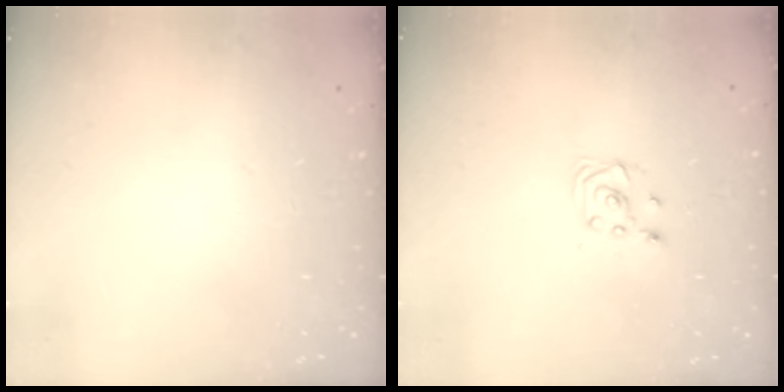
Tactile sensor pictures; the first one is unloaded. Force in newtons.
{"total": 2.9, "press": 2.9, "slide": 0.4}